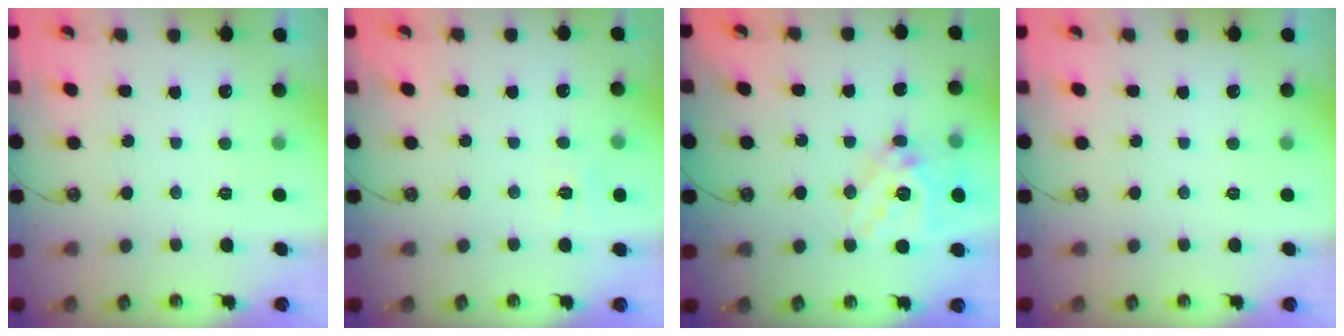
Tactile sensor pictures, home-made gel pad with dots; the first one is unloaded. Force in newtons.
{"total": 5.4, "press": 5.4, "slide": 0.8}
{"total": 17.6, "press": 17.4, "slide": 3.0}
{"total": 0.0}